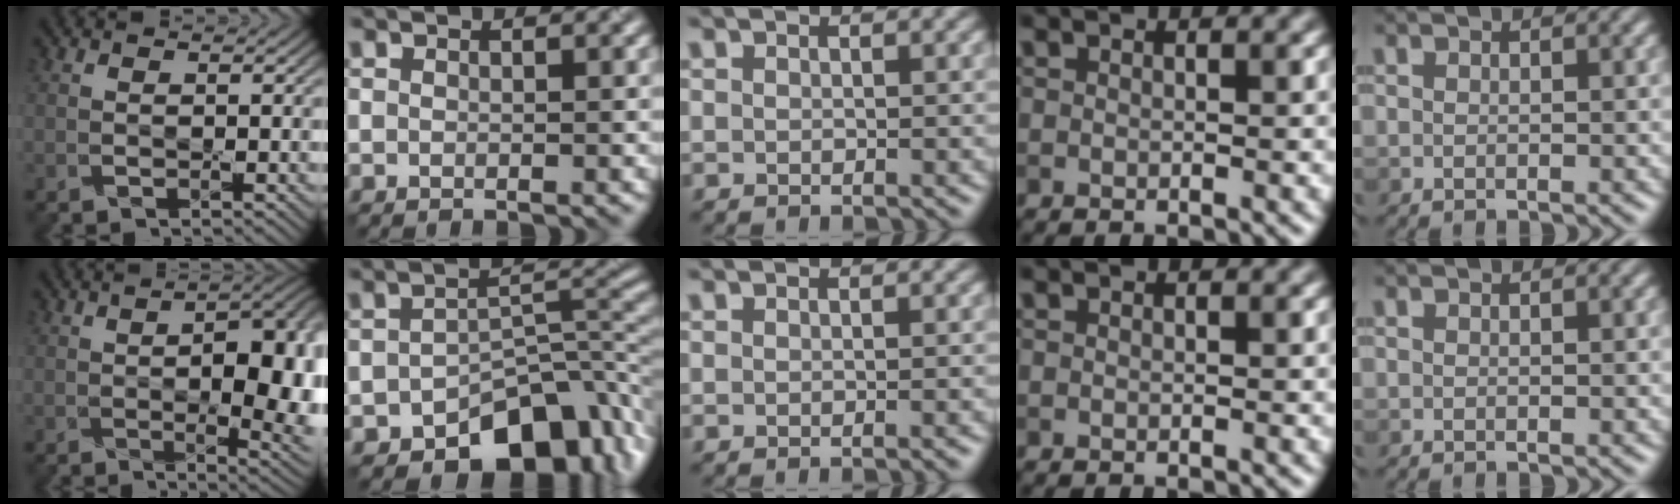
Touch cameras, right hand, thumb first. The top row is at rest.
{"thumb": {"total": 13.2, "force": [-0.4, 6.1, 11.6], "torque": [-0.154, -0.014, 0.011]}, "index": {"total": 9.6, "force": [-6.4, 4.9, 5.1], "torque": [-0.046, -0.006, -0.109]}, "middle": {"total": 0.6, "force": [-0.3, 0.1, 0.5], "torque": [-0.007, 0.001, 0.000]}}